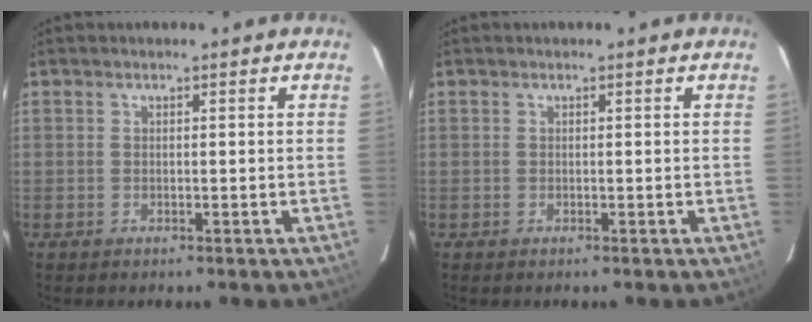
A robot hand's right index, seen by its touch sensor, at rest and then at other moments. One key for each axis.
{"total": 0.0}